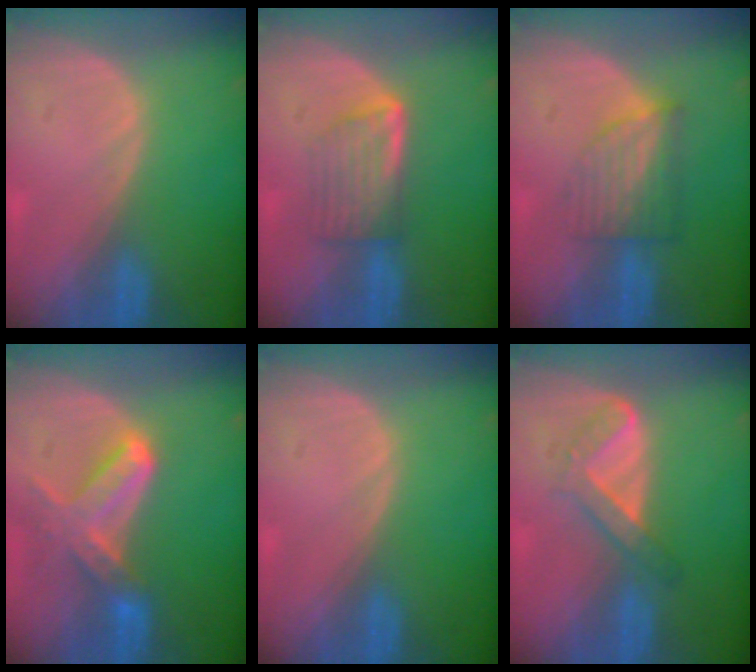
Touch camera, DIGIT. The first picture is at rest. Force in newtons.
{"total": 5.7, "press": 5.3, "slide": 2.3}
{"total": 6.2, "press": 5.5, "slide": 2.9}
{"total": 6.8, "press": 6.6, "slide": 1.7}
{"total": 0.0}
{"total": 4.5, "press": 4.4, "slide": 1.0}